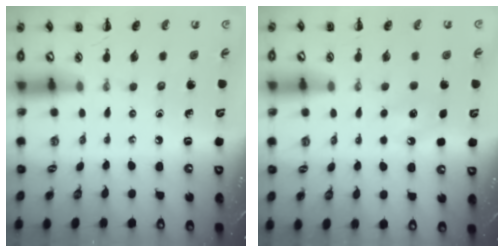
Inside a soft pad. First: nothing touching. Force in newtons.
{"total": 4.5, "press": 4.4, "slide": 1.3}